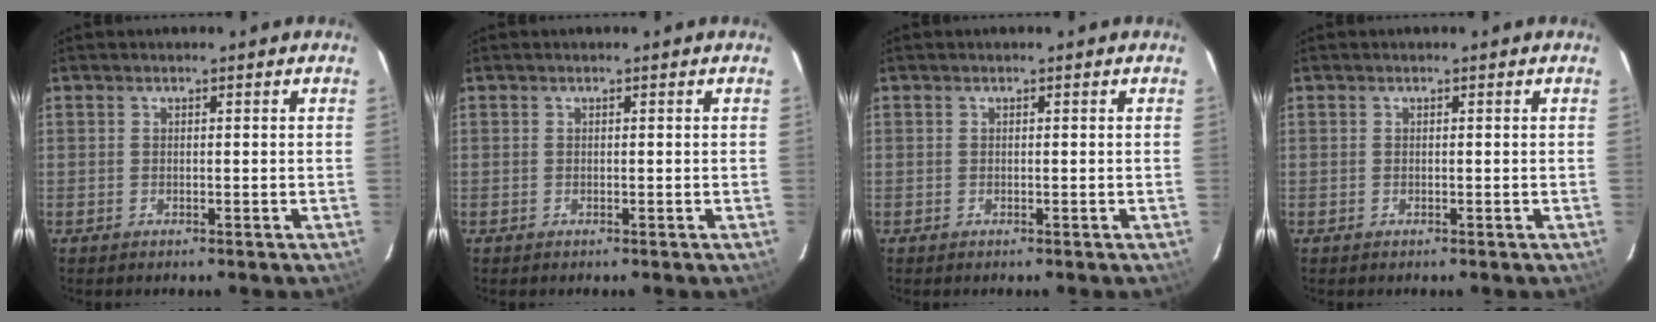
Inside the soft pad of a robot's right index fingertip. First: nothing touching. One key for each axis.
{"total": 0.0}
{"total": 0.0}
{"total": 0.0}